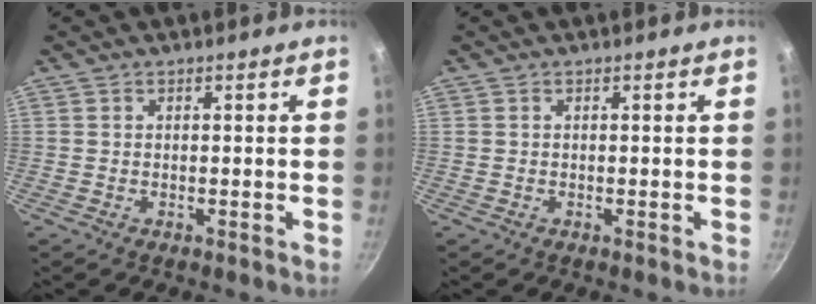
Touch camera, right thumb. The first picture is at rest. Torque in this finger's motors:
{"motor_torque": [0.50, 0.82, -0.12, -0.03, -0.02]}